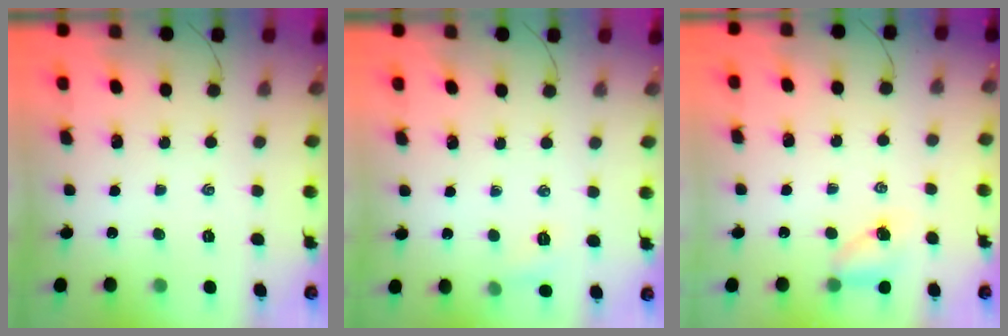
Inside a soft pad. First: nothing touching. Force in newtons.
{"total": 4.9, "press": 4.8, "slide": 1.1}
{"total": 4.3, "press": 4.3, "slide": 0.3}